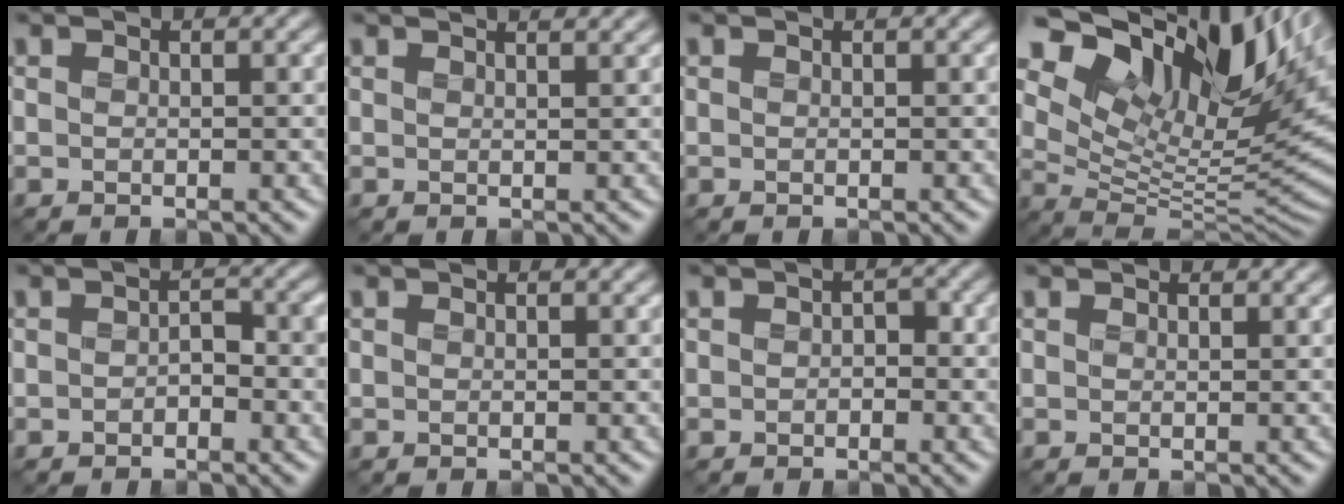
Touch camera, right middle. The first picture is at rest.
{"total": 2.6, "force": [2.2, 0.8, 1.1], "torque": [-0.005, 0.009, 0.008]}
{"total": 0.0}
{"total": 16.0, "force": [8.5, 8.2, 10.9], "torque": [-0.214, 0.030, 0.155]}
{"total": 1.6, "force": [-0.9, 1.0, 1.0], "torque": [-0.019, -0.001, -0.018]}
{"total": 0.0}
{"total": 1.3, "force": [-0.5, 1.0, 0.6], "torque": [-0.011, -0.003, -0.012]}
{"total": 0.9, "force": [0.8, 0.3, 0.1], "torque": [-0.007, -0.002, 0.012]}